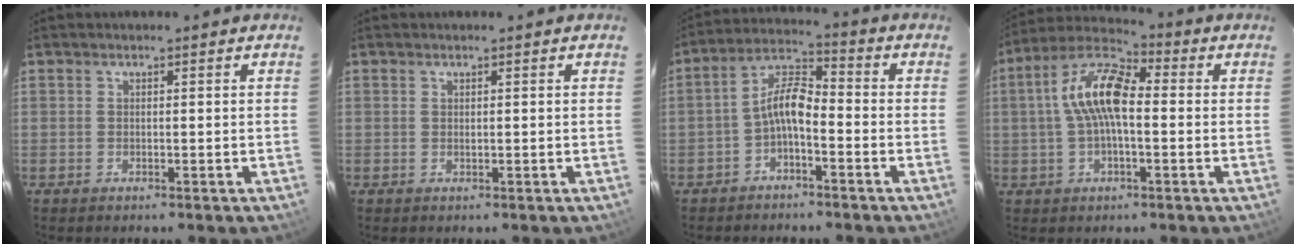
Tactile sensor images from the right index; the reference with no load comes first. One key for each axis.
{"total": 0.0}
{"total": 6.1, "fx": -2.9, "fy": 2.3, "fz": 4.9, "tx": -0.107, "ty": 0.021, "tz": -0.056}
{"total": 11.2, "fx": 0.2, "fy": 4.9, "fz": 10.1, "tx": -0.205, "ty": 0.026, "tz": -0.005}